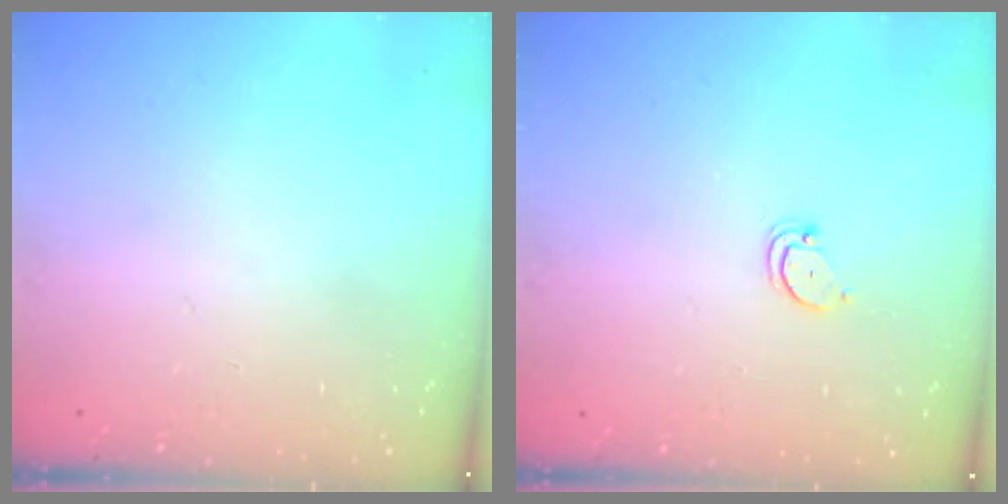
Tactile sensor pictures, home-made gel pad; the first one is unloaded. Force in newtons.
{"total": 2.7, "press": 2.7, "slide": 0.2}